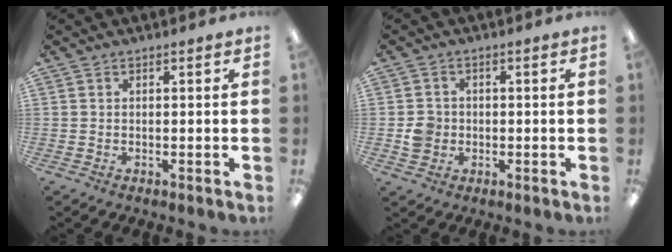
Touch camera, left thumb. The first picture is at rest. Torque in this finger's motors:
{"motor_torque": [-0.08, 0.14, -0.06, 0.00, 0.01]}